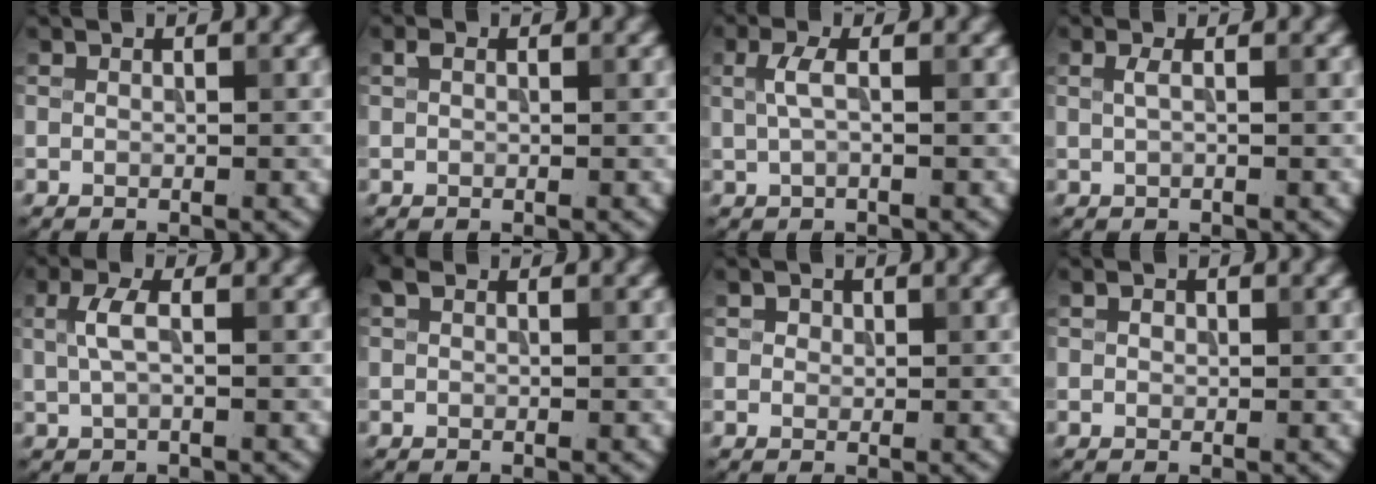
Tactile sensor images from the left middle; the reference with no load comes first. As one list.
[{"total": 0.7, "force": [0.3, 0.4, 0.4], "torque": [-0.006, 0.001, 0.002]}, {"total": 1.8, "force": [0.3, 0.5, 1.7], "torque": [-0.039, 0.004, 0.004]}, {"total": 0.9, "force": [0.2, 0.2, 0.9], "torque": [-0.019, 0.002, 0.002]}, {"total": 2.2, "force": [0.3, 0.7, 2.0], "torque": [-0.045, 0.005, 0.004]}, {"total": 0.9, "force": [0.3, 0.6, 0.6], "torque": [-0.008, 0.006, 0.002]}, {"total": 1.0, "force": [0.5, 0.8, 0.4], "torque": [-0.004, -0.003, 0.001]}, {"total": 0.7, "force": [0.1, 0.5, 0.3], "torque": [-0.005, -0.001, 0.000]}]